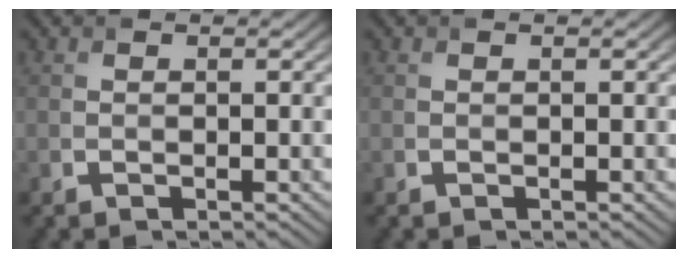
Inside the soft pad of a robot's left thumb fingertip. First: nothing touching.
{"total": 0.0}